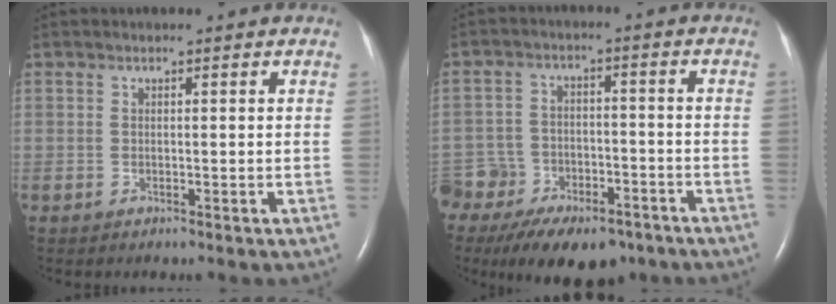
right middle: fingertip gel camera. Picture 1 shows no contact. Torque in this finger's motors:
{"motor_torque": [0.85, -0.96, 0.12, 0.06]}